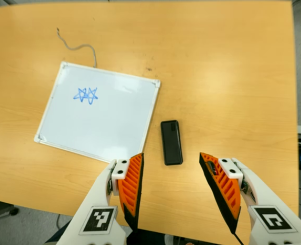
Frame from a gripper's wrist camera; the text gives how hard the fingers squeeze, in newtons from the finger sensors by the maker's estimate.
{"total": 0.0}